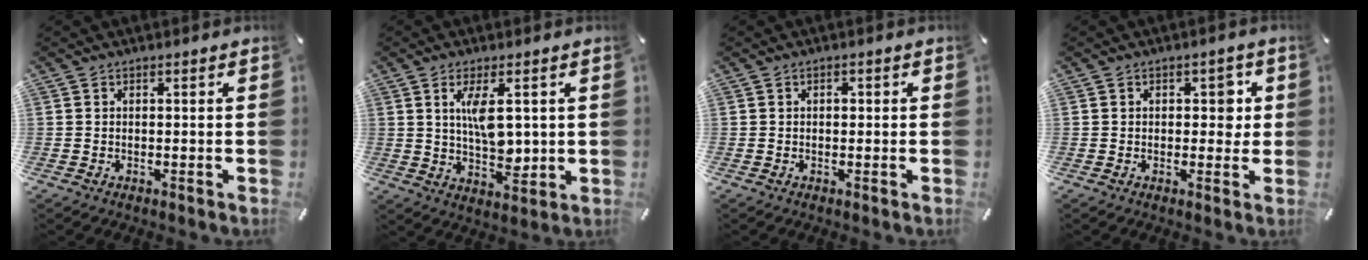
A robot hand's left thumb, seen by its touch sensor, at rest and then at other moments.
{"total": 8.6, "force": [2.2, 4.0, 7.3], "torque": [-0.133, -0.013, 0.033]}
{"total": 1.0, "force": [0.1, 0.7, 0.8], "torque": [-0.007, 0.001, -0.001]}
{"total": 4.5, "force": [0.7, 2.9, 3.3], "torque": [-0.028, -0.003, -0.001]}